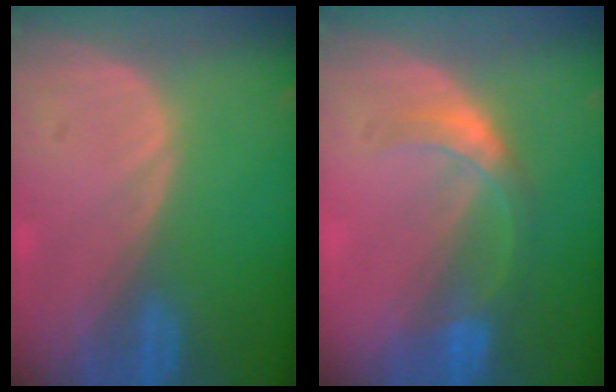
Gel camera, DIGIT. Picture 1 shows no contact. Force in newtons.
{"total": 5.4, "press": 4.8, "slide": 2.5}